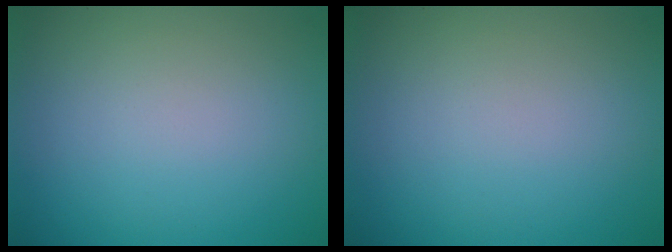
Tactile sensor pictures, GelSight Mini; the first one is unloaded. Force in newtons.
{"total": 0.0}